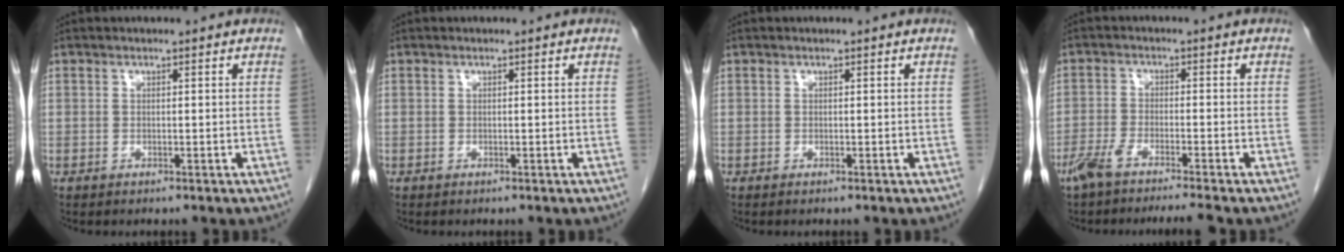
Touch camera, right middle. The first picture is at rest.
{"total": 0.0}
{"total": 0.0}
{"total": 7.0, "force": [-5.7, -0.2, 4.1], "torque": [-0.068, -0.010, -0.097]}